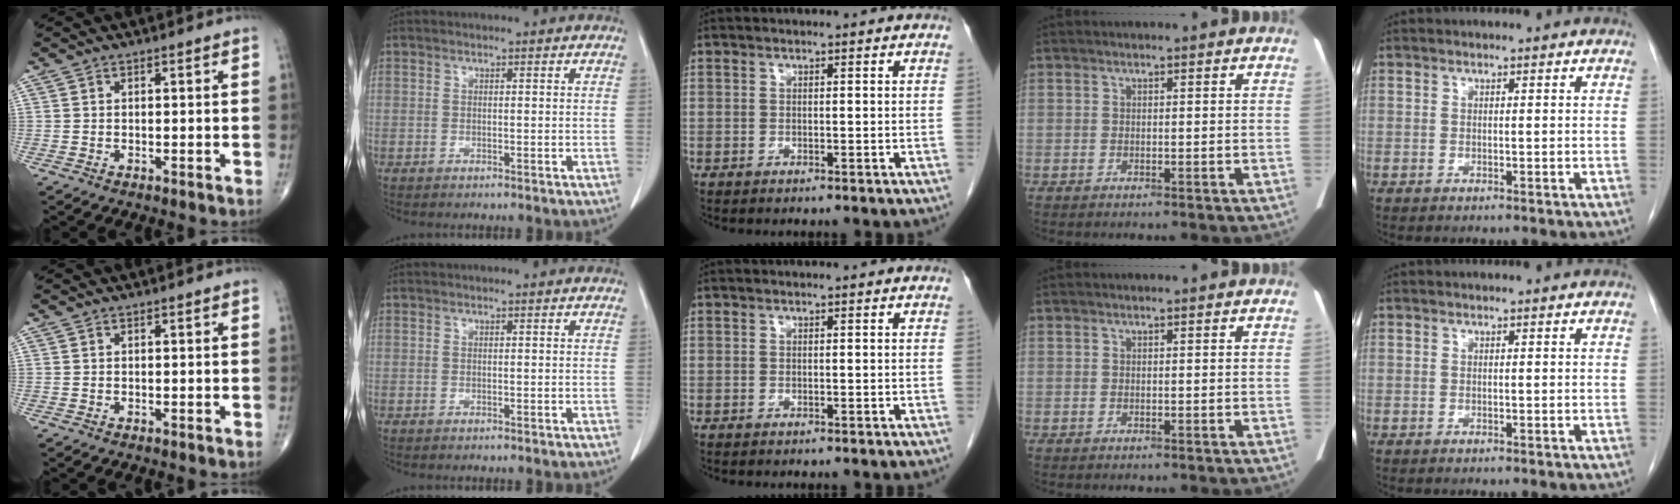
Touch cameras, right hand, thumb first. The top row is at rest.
{}